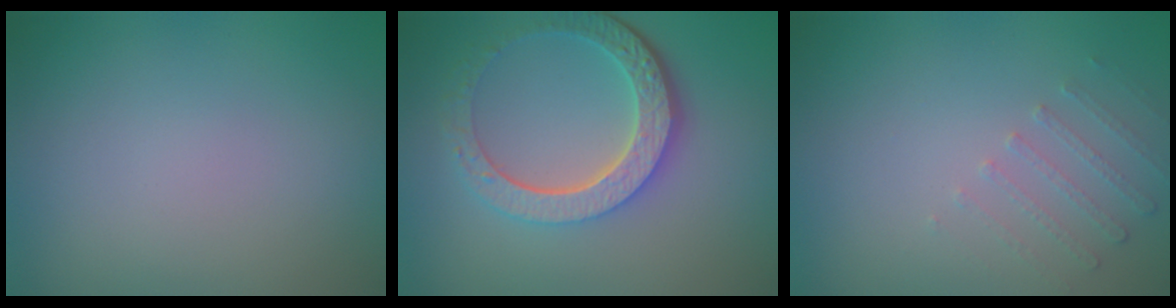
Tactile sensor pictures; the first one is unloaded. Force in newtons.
{"total": 6.0, "press": 4.5, "slide": 4.0}
{"total": 1.3, "press": 0.9, "slide": 1.0}